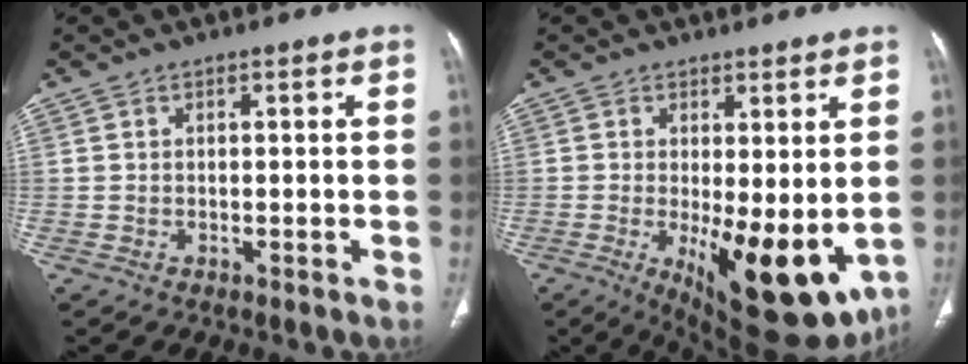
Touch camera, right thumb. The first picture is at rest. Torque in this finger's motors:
{"motor_torque": [2.33, 2.23, 0.09, 0.06, 0.48]}